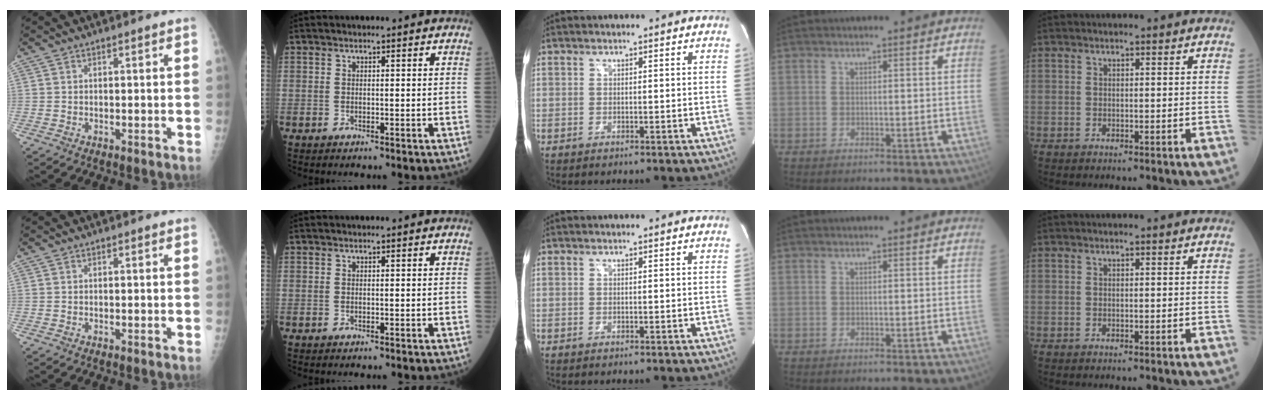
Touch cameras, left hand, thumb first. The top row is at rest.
{}